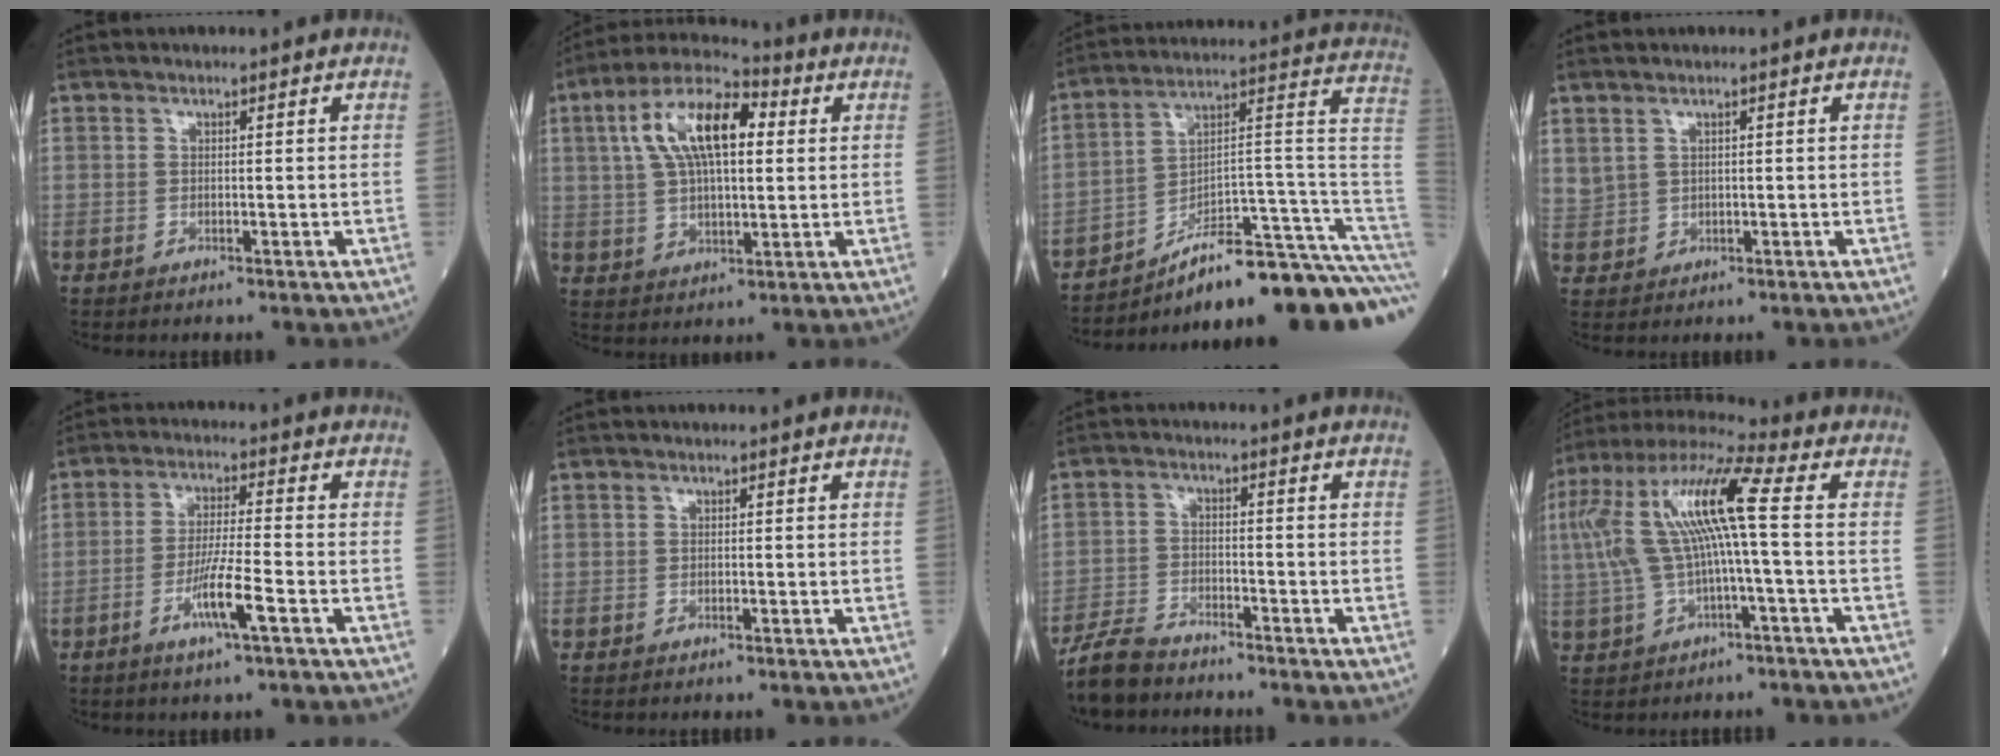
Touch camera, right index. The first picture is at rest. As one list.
[{"total": 13.4, "force": [3.6, 5.2, 11.9], "torque": [-0.229, 0.033, 0.058]}, {"total": 20.3, "force": [-16.2, 1.7, 12.2], "torque": [-0.095, 0.060, -0.238]}, {"total": 3.5, "force": [1.7, 2.6, 1.7], "torque": [-0.048, 0.005, 0.046]}, {"total": 7.1, "force": [-3.1, -0.1, 6.3], "torque": [-0.122, -0.008, -0.060]}, {"total": 0.0}, {"total": 6.6, "force": [-6.2, 1.6, 1.8], "torque": [-0.040, -0.019, -0.118]}, {"total": 14.9, "force": [1.1, 1.7, 14.8], "torque": [-0.308, 0.039, 0.016]}]